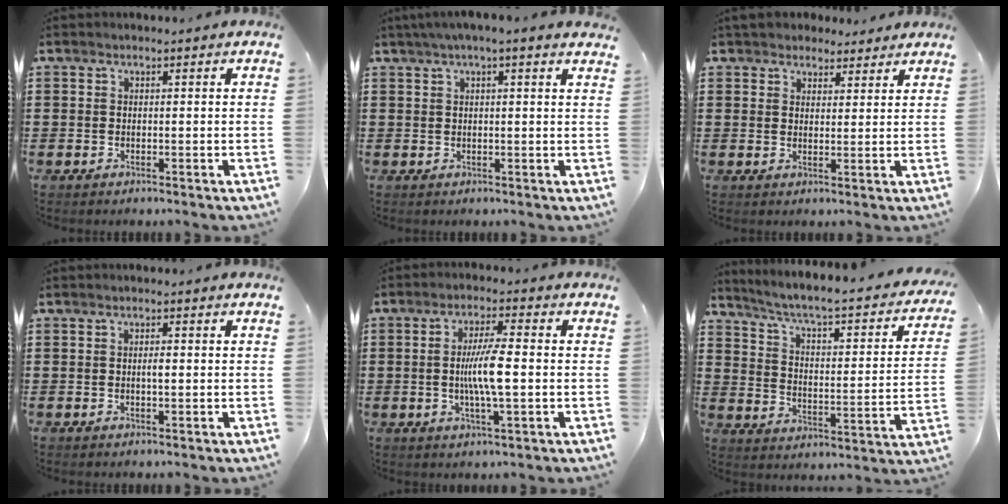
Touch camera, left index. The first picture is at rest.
{"total": 2.1, "force": [1.3, 0.1, 1.6], "torque": [-0.034, 0.003, 0.023]}
{"total": 3.1, "force": [2.7, 1.5, 0.5], "torque": [-0.019, 0.003, 0.051]}
{"total": 1.4, "force": [0.0, 0.4, 1.4], "torque": [-0.027, 0.000, 0.000]}
{"total": 7.1, "force": [-0.4, 1.2, 7.0], "torque": [-0.138, -0.004, -0.015]}
{"total": 4.0, "force": [2.9, 0.3, 2.8], "torque": [-0.069, -0.034, 0.035]}